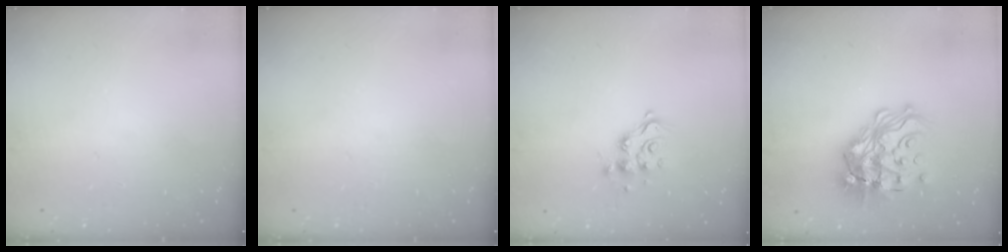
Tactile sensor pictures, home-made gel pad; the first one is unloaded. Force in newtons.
{"total": 0.0}
{"total": 10.4, "press": 10.4, "slide": 0.8}
{"total": 22.3, "press": 22.2, "slide": 1.4}